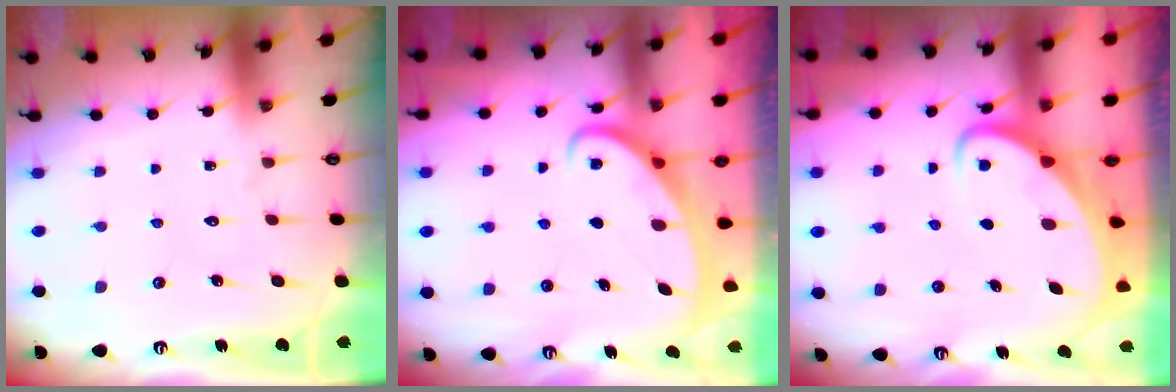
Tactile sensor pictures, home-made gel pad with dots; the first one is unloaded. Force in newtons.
{"total": 2.5, "press": 2.5, "slide": 0.3}
{"total": 3.4, "press": 3.4, "slide": 0.3}